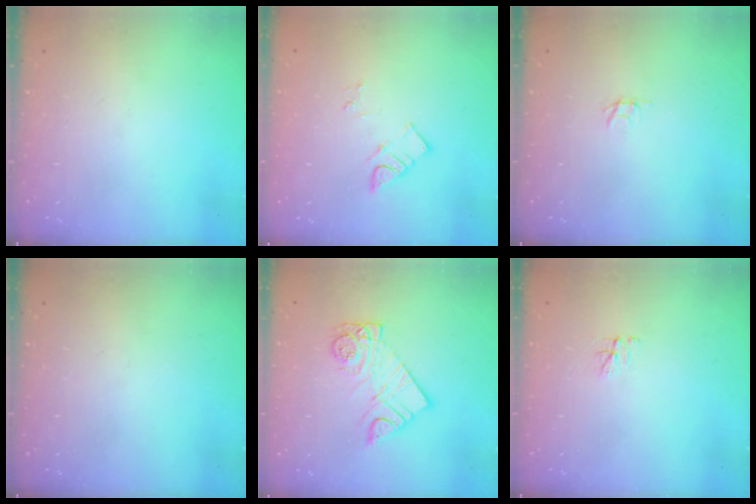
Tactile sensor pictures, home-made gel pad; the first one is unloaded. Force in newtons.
{"total": 3.4, "press": 3.4, "slide": 0.2}
{"total": 1.8, "press": 1.8, "slide": 0.1}
{"total": 0.0}
{"total": 10.5, "press": 10.4, "slide": 0.9}
{"total": 3.1, "press": 3.1, "slide": 0.4}